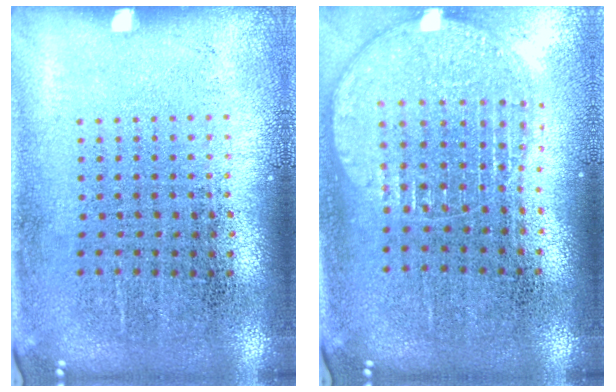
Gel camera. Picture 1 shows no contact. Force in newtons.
{"total": 1.5, "press": 1.4, "slide": 0.6}